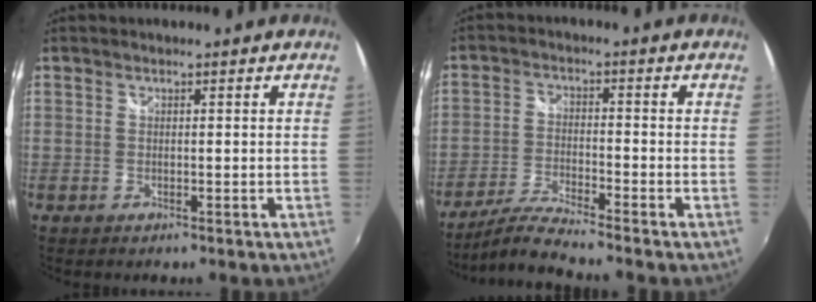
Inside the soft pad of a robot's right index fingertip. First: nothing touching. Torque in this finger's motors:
{"motor_torque": [0.16, -0.55, -0.09, -0.02]}